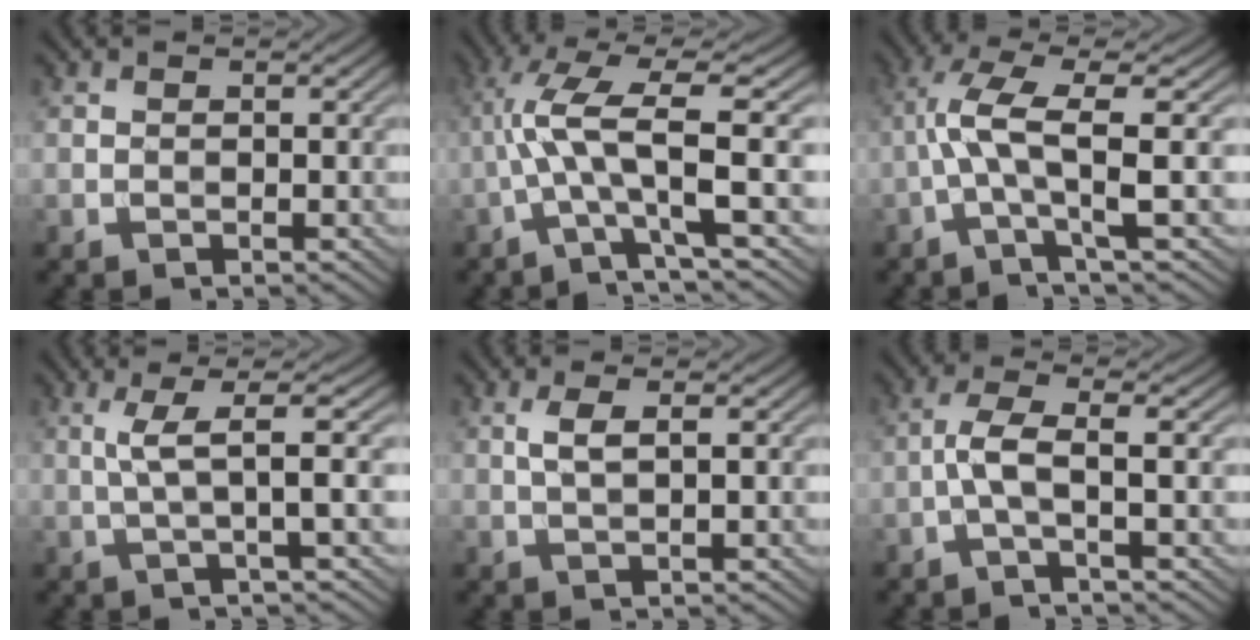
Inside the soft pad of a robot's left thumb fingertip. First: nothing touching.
{"total": 9.2, "force": [-0.9, 1.6, 9.0], "torque": [-0.172, 0.025, -0.032]}
{"total": 6.7, "force": [-0.6, 0.8, 6.7], "torque": [-0.127, 0.018, -0.027]}
{"total": 4.8, "force": [0.7, 0.5, 4.7], "torque": [-0.087, 0.014, 0.010]}
{"total": 2.3, "force": [0.6, 0.4, 2.2], "torque": [-0.047, 0.005, 0.013]}
{"total": 3.6, "force": [-0.7, 0.4, 3.5], "torque": [-0.070, 0.011, -0.027]}